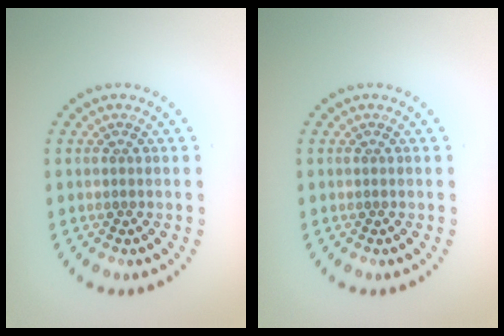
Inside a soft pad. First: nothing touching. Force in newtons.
{"total": 0.0}